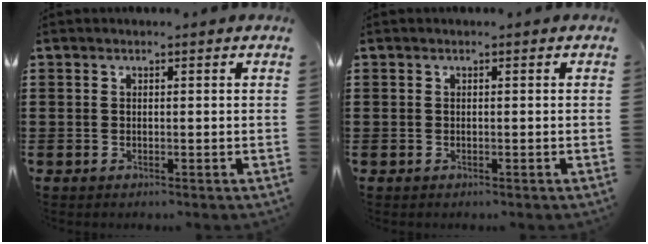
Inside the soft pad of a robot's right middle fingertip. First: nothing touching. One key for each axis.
{"total": 0.0}